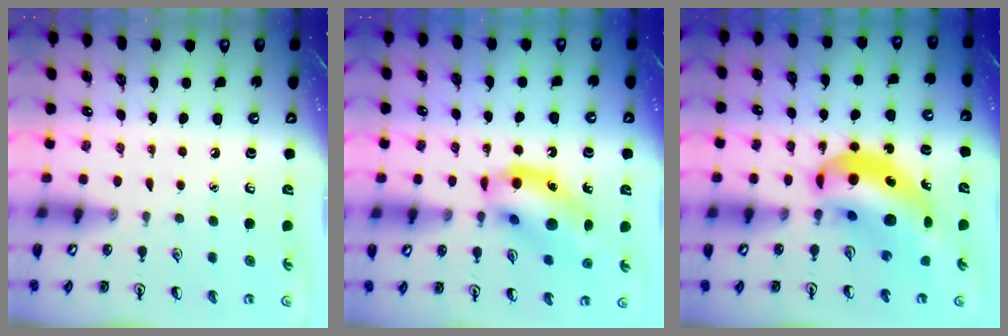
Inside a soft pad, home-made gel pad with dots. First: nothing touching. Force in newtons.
{"total": 14.4, "press": 14.2, "slide": 2.2}
{"total": 13.6, "press": 12.9, "slide": 4.2}